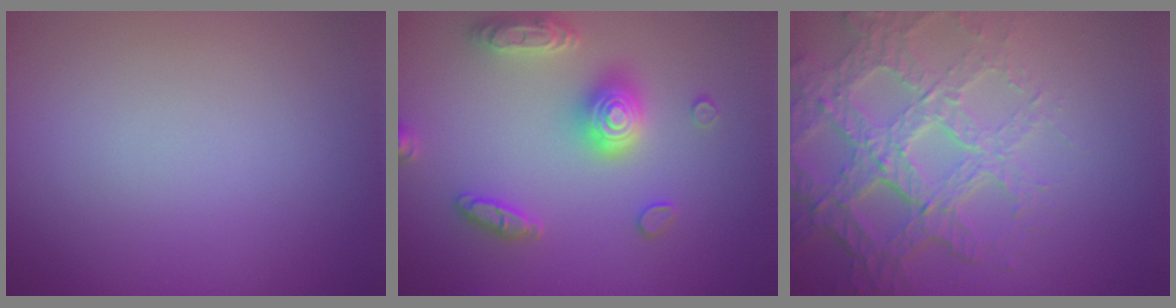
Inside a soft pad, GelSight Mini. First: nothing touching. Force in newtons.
{"total": 4.1, "press": 4.0, "slide": 0.8}
{"total": 7.2, "press": 5.1, "slide": 5.0}